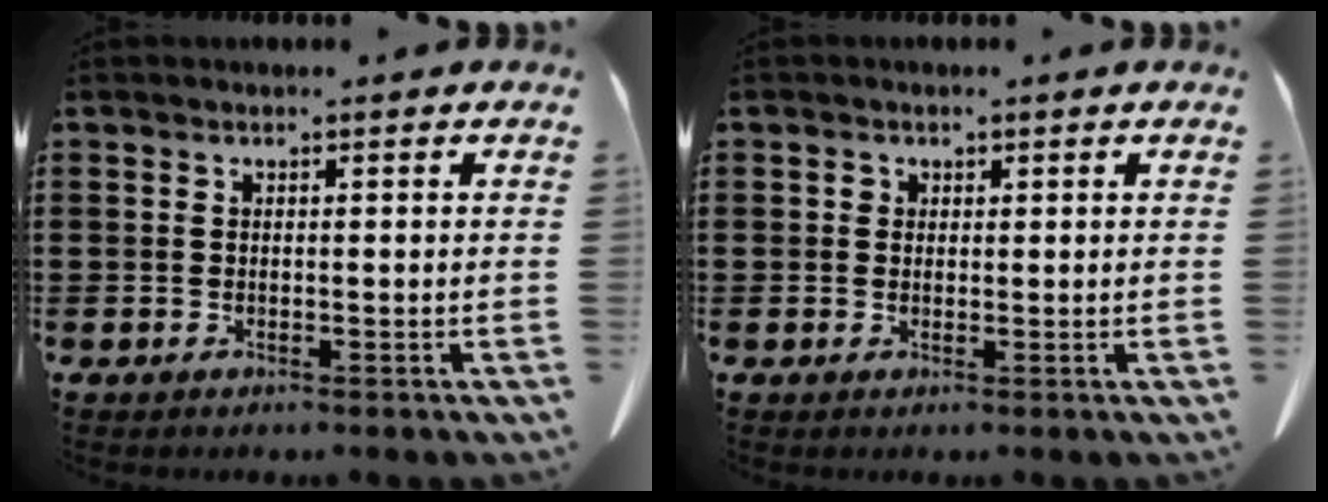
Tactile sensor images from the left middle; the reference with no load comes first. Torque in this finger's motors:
{"motor_torque": [1.42, 0.72, -0.01, 0.01]}